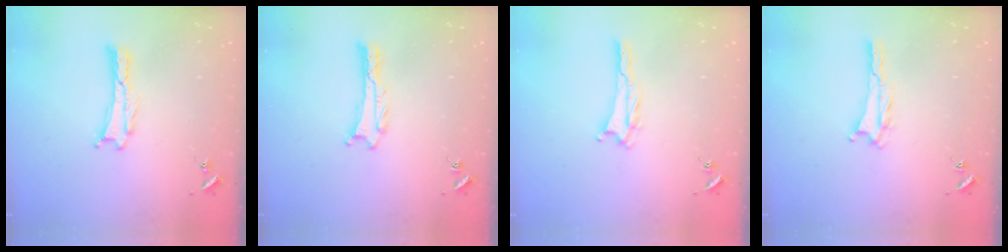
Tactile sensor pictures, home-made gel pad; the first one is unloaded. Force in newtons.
{"total": 1.0, "press": 1.0, "slide": 0.1}
{"total": 1.4, "press": 1.4, "slide": 0.2}
{"total": 1.4, "press": 1.4, "slide": 0.2}